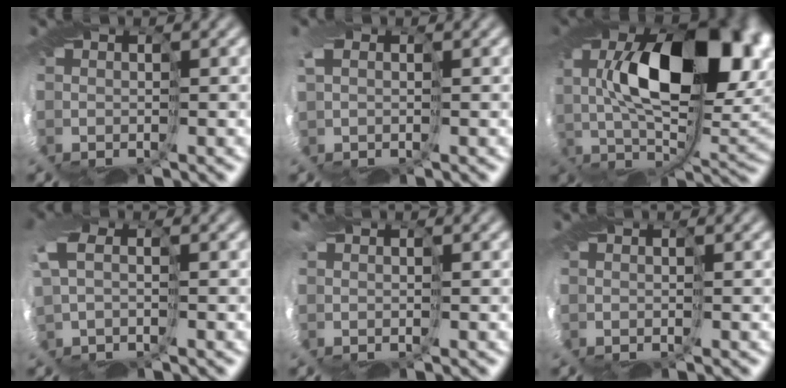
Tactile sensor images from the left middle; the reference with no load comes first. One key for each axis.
{"total": 0.9, "fx": 0.1, "fy": -0.7, "fz": -0.6, "tx": 0.002, "ty": -0.003, "tz": 0.008}
{"total": 12.1, "fx": 1.4, "fy": 5.0, "fz": 10.9, "tx": -0.173, "ty": -0.002, "tz": 0.021}
{"total": 1.3, "fx": 0.4, "fy": 0.0, "fz": 1.2, "tx": -0.053, "ty": -0.003, "tz": 0.008}
{"total": 0.9, "fx": 0.1, "fy": -0.7, "fz": -0.6, "tx": 0.014, "ty": -0.005, "tz": 0.002}
{"total": 0.0}